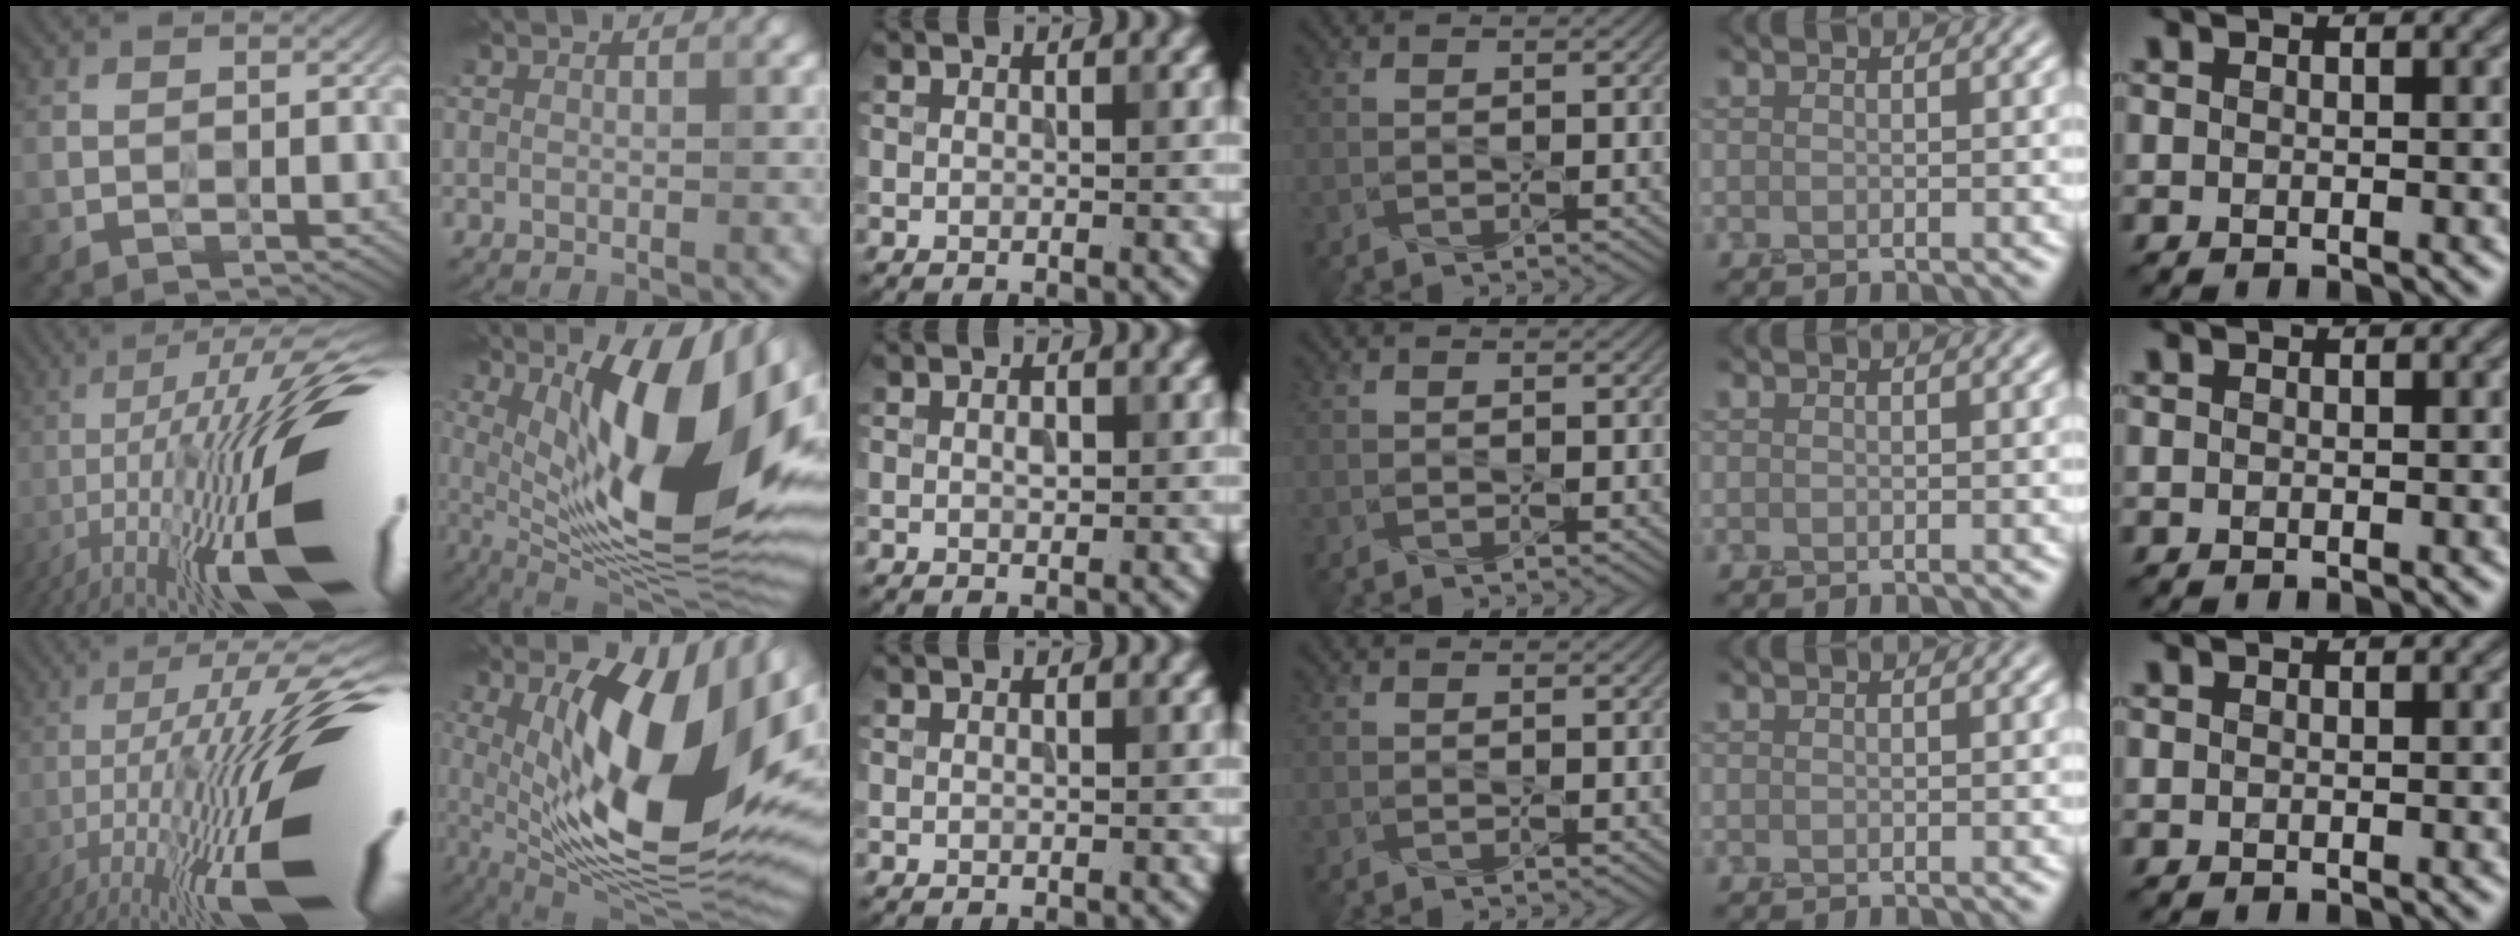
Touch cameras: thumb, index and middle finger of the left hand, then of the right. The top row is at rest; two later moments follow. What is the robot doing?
{"motion": "press", "object": "grip strengthener"}